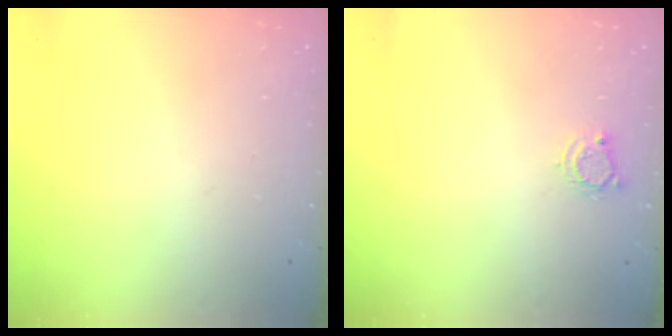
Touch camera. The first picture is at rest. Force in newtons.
{"total": 3.6, "press": 3.6, "slide": 0.5}